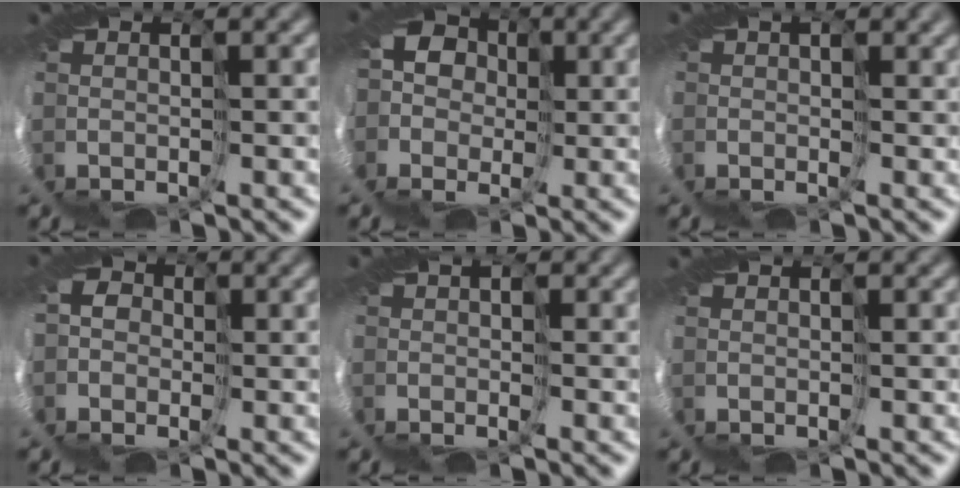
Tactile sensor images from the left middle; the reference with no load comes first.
{"total": 8.7, "force": [-1.1, 8.3, 2.3], "torque": [-0.068, 0.002, -0.059]}
{"total": 2.4, "force": [1.0, 1.6, 1.5], "torque": [-0.034, 0.010, 0.007]}
{"total": 5.1, "force": [-1.6, 4.6, 1.7], "torque": [-0.041, 0.001, -0.051]}
{"total": 2.4, "force": [0.1, 2.0, 1.3], "torque": [-0.021, 0.003, -0.006]}
{"total": 0.0}